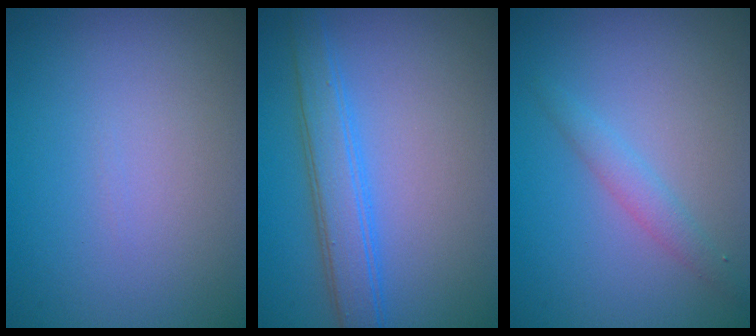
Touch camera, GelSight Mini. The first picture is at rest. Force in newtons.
{"total": 3.8, "press": 3.8, "slide": 0.1}
{"total": 1.7, "press": 1.7, "slide": 0.0}